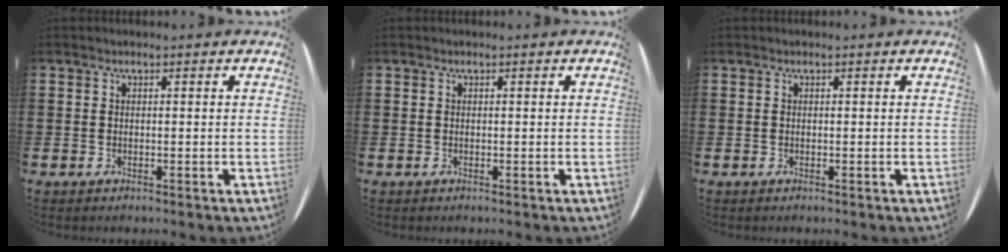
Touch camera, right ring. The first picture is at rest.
{"total": 0.0}
{"total": 0.0}